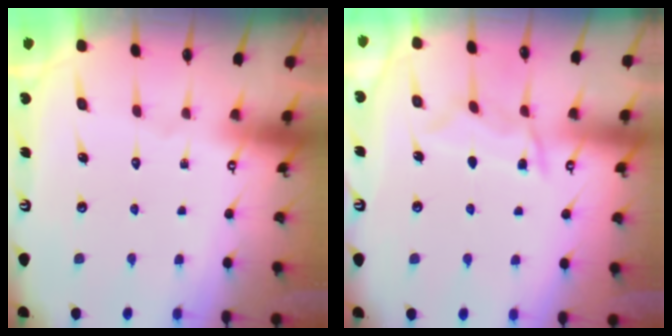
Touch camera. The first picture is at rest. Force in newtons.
{"total": 8.5, "press": 8.4, "slide": 0.8}